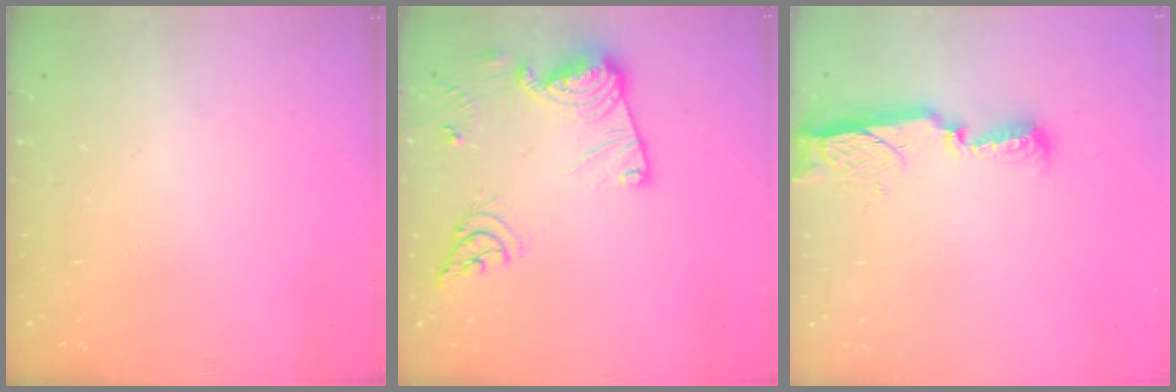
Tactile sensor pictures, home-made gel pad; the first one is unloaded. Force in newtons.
{"total": 17.7, "press": 17.6, "slide": 1.8}
{"total": 11.7, "press": 10.4, "slide": 5.3}